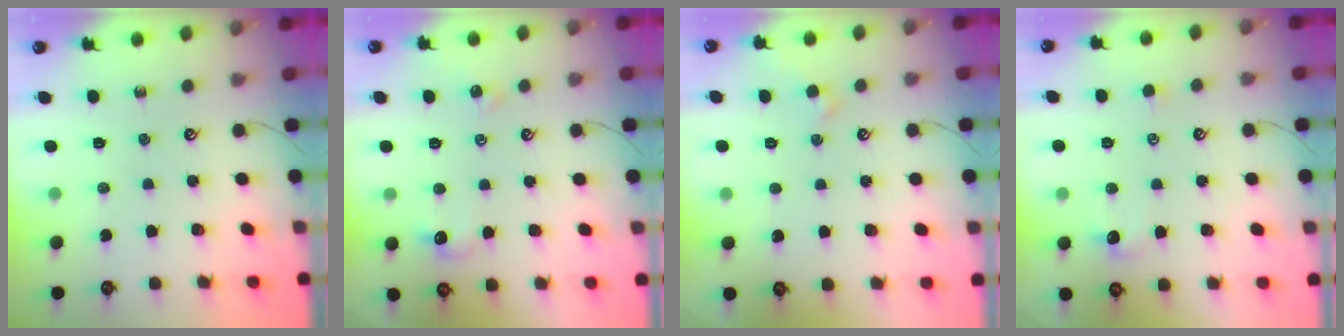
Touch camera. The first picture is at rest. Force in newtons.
{"total": 3.8, "press": 3.8, "slide": 0.7}
{"total": 1.0, "press": 0.9, "slide": 0.3}
{"total": 0.5, "press": 0.2, "slide": 0.5}